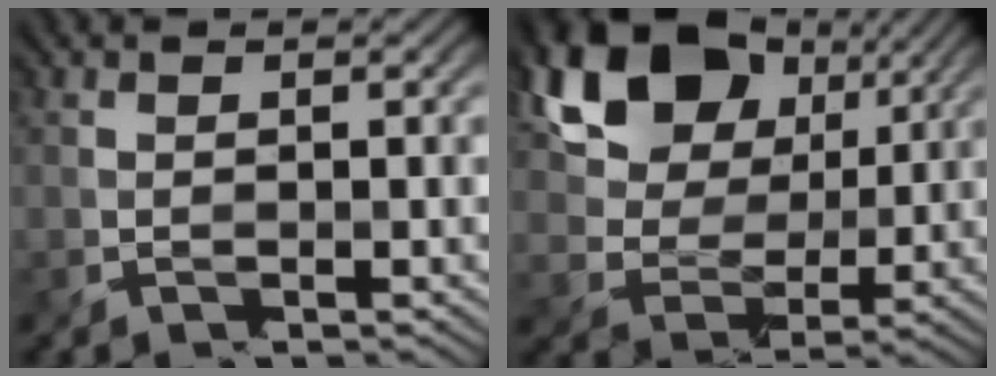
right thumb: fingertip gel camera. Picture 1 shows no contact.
{"total": 15.9, "force": [7.4, 10.7, 9.2], "torque": [-0.216, 0.036, 0.147]}